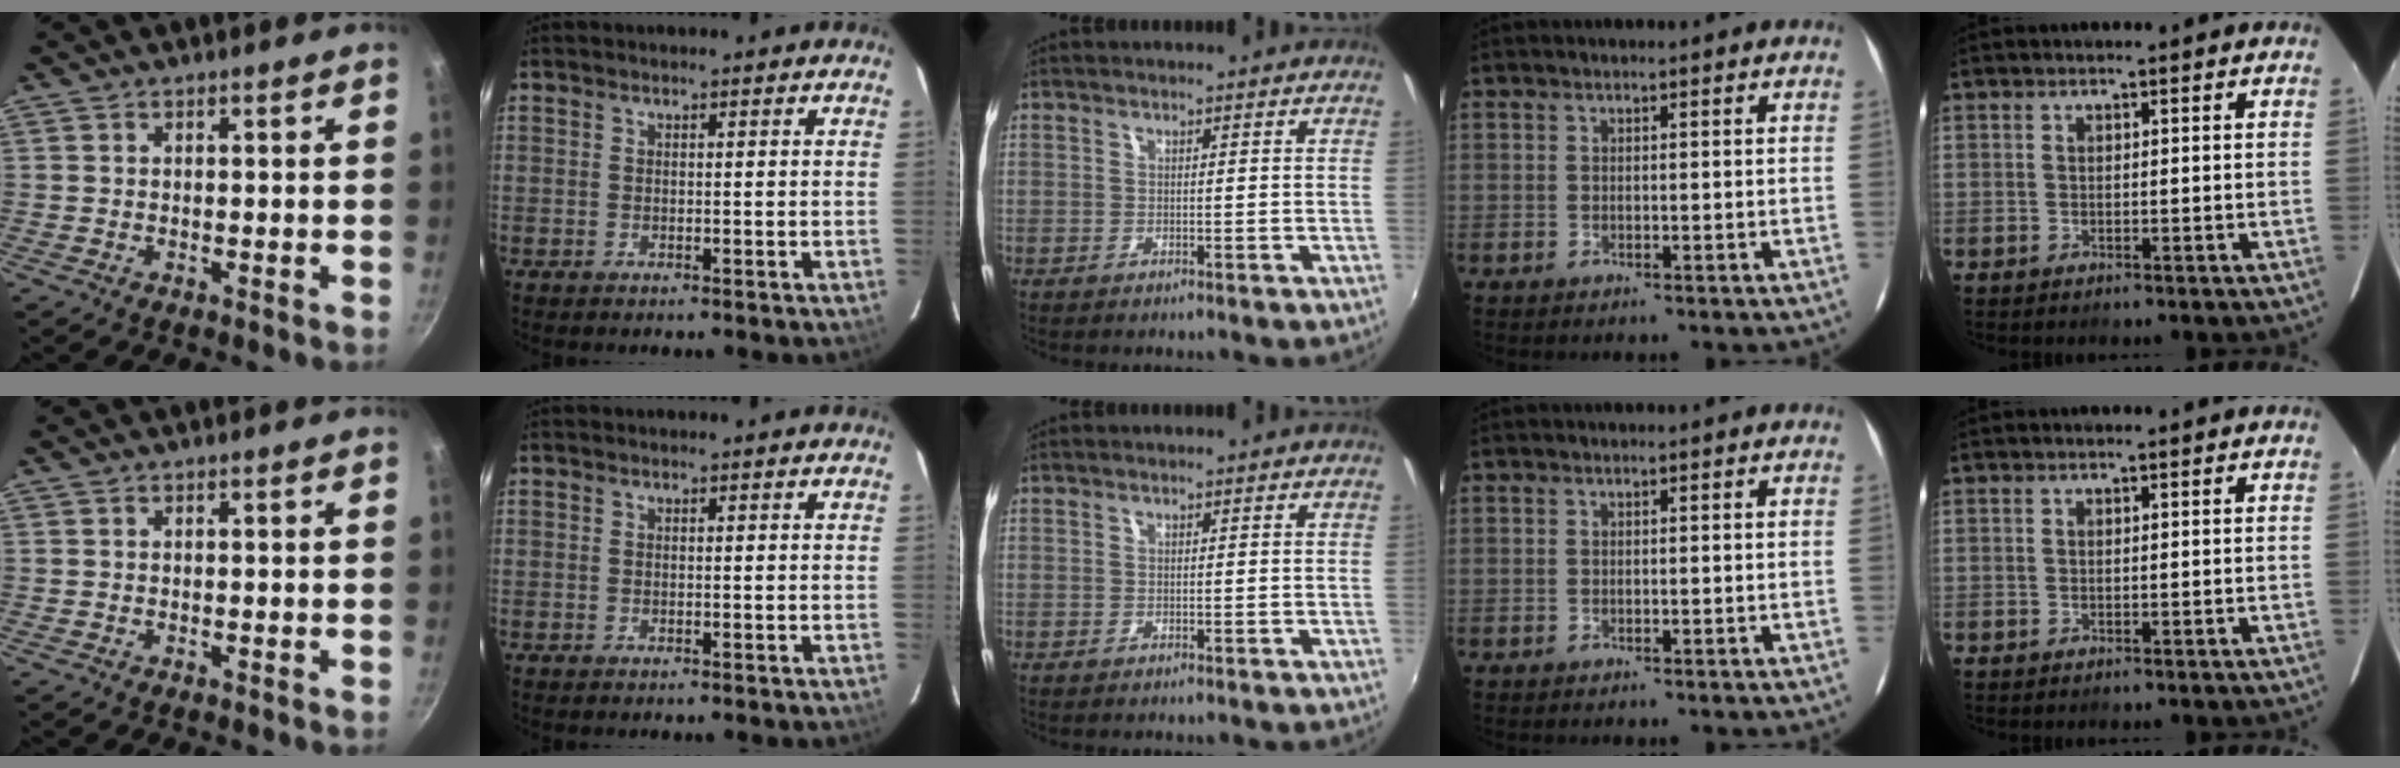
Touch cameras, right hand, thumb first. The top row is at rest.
{}